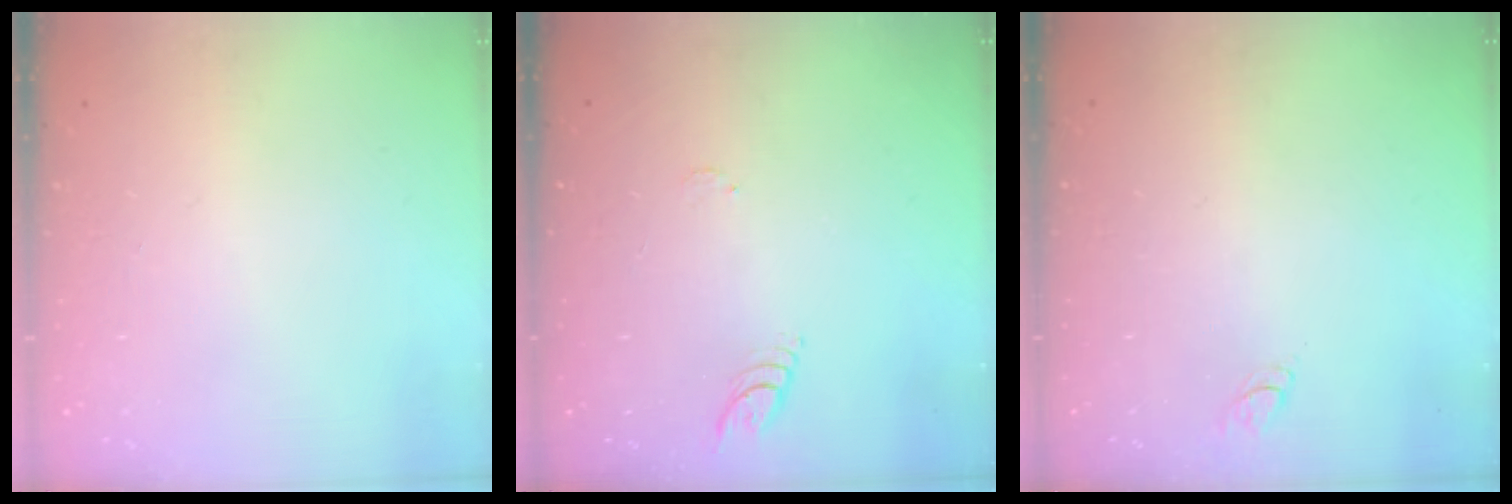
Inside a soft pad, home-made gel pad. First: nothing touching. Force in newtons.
{"total": 5.8, "press": 5.7, "slide": 0.5}
{"total": 3.0, "press": 3.0, "slide": 0.2}